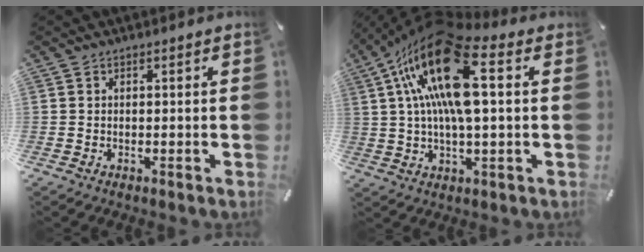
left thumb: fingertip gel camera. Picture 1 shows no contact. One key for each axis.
{"total": 22.3, "fx": 6.6, "fy": 9.0, "fz": 19.3, "tx": -0.382, "ty": -0.012, "tz": 0.102}